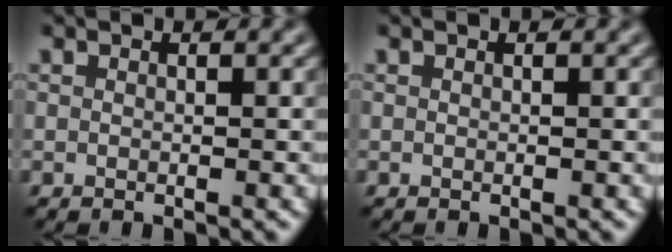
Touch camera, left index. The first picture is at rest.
{"total": 0.0}